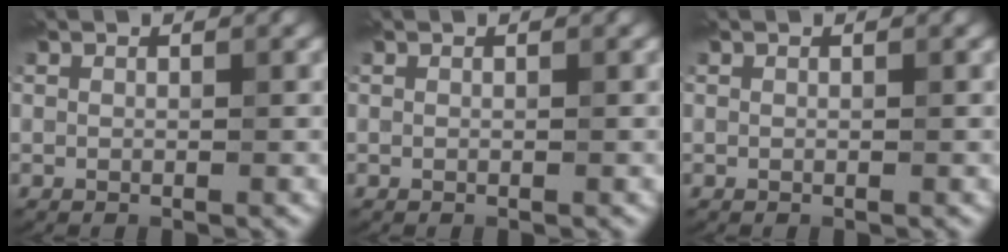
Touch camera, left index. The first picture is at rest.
{"total": 0.0}
{"total": 0.0}